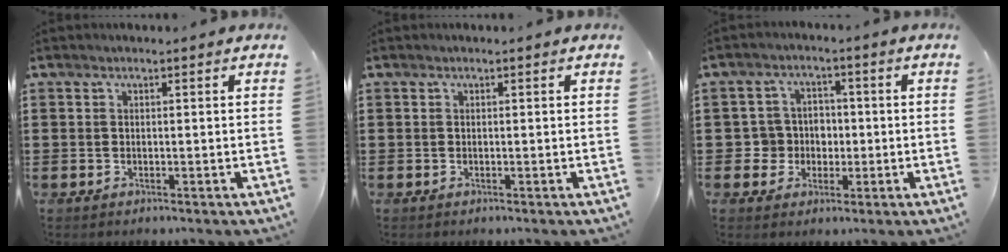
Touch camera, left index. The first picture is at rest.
{"total": 0.0}
{"total": 4.6, "force": [-0.3, 4.5, 1.1], "torque": [-0.033, 0.009, -0.011]}